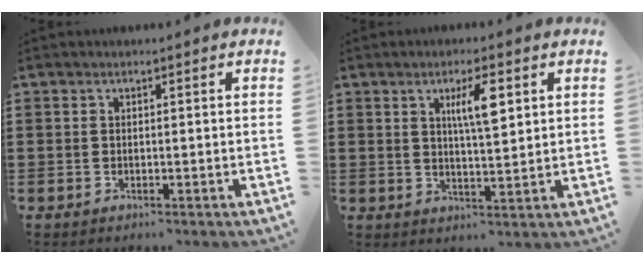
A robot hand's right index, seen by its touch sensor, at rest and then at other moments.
{"total": 5.6, "force": [2.1, 1.3, 5.0], "torque": [-0.097, 0.007, 0.030]}